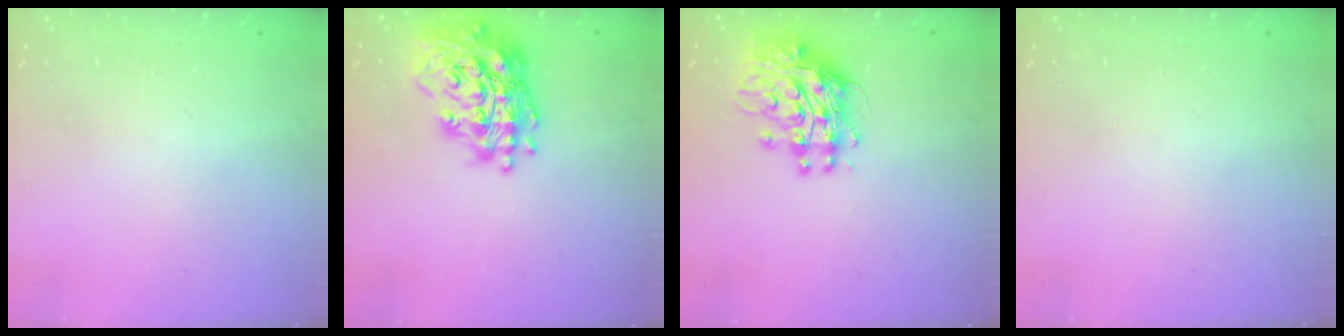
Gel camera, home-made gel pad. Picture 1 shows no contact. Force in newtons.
{"total": 19.7, "press": 19.5, "slide": 2.7}
{"total": 12.0, "press": 11.9, "slide": 1.1}
{"total": 0.0}